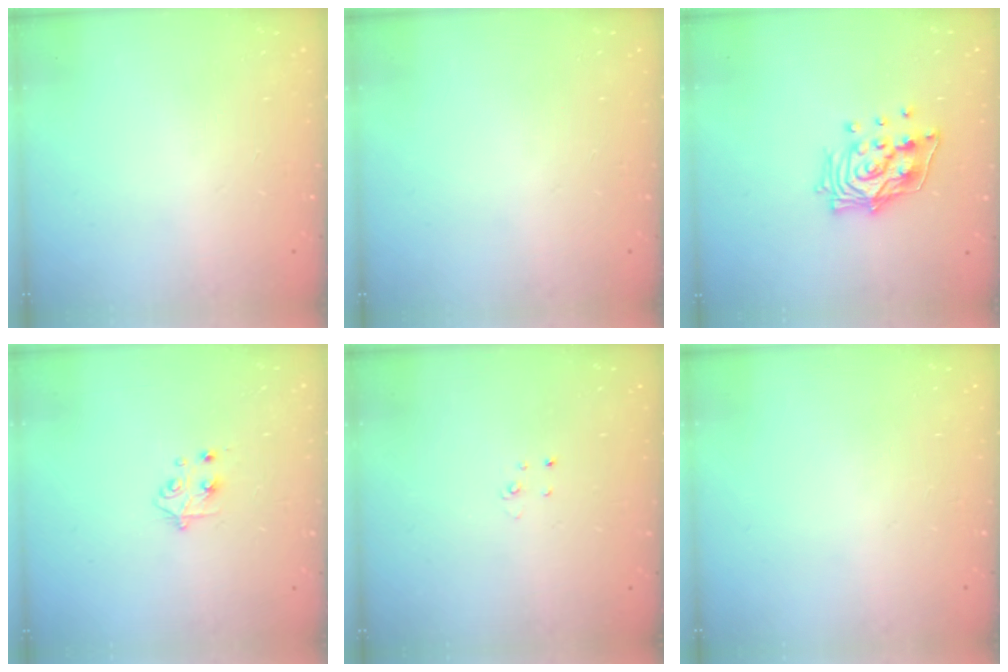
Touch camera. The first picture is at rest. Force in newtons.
{"total": 0.0}
{"total": 13.5, "press": 13.5, "slide": 1.6}
{"total": 4.8, "press": 4.8, "slide": 0.6}
{"total": 2.0, "press": 2.0, "slide": 0.2}
{"total": 0.0}